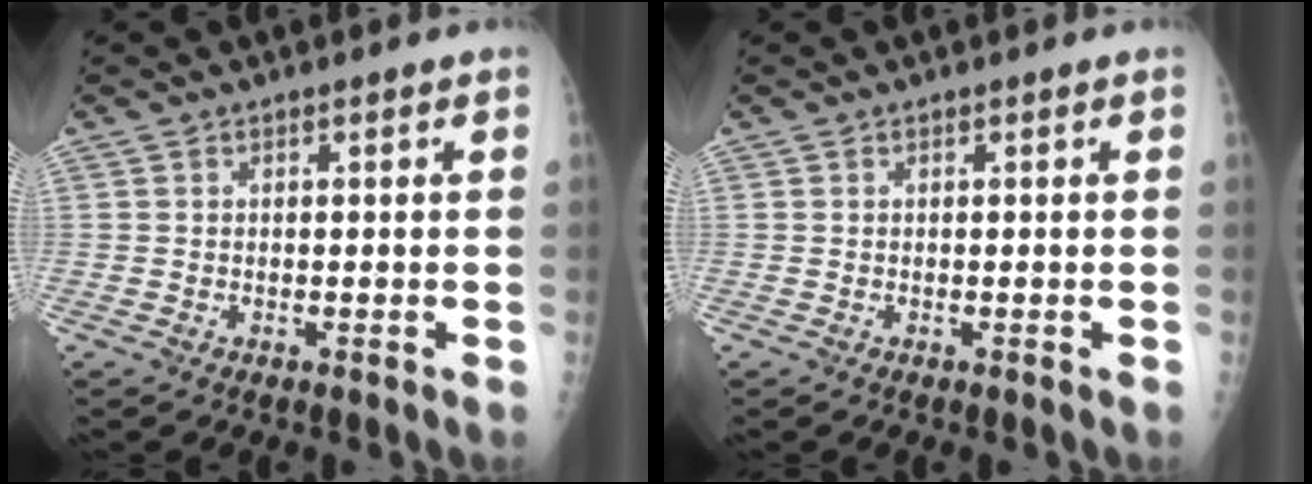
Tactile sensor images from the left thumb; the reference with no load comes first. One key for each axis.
{"total": 0.0}